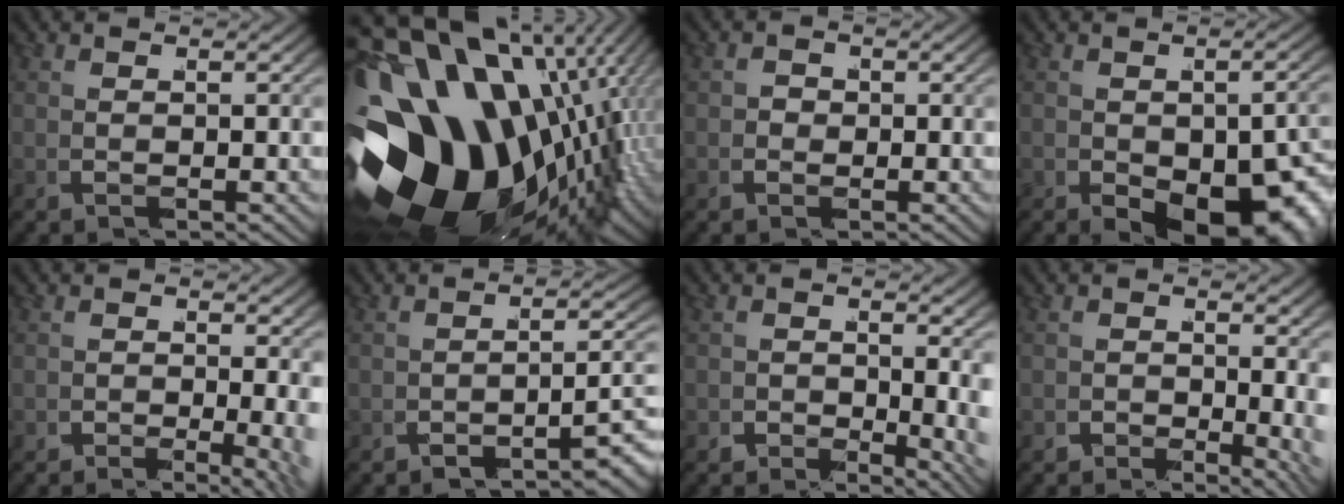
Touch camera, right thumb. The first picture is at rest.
{"total": 34.9, "force": [-7.6, 23.0, 25.0], "torque": [-0.411, -0.070, -0.097]}
{"total": 1.0, "force": [-0.5, 0.9, 0.3], "torque": [-0.007, -0.006, -0.010]}
{"total": 12.4, "force": [-3.7, 7.3, 9.3], "torque": [-0.144, -0.064, -0.024]}
{"total": 3.2, "force": [-1.5, 1.1, 2.6], "torque": [-0.040, -0.029, -0.020]}
{"total": 4.4, "force": [-3.0, 1.3, 3.0], "torque": [-0.041, -0.003, -0.047]}
{"total": 3.4, "force": [-1.0, 1.8, 2.7], "torque": [-0.043, -0.030, -0.006]}
{"total": 2.7, "force": [-1.0, 1.4, 2.1], "torque": [-0.033, -0.028, -0.011]}